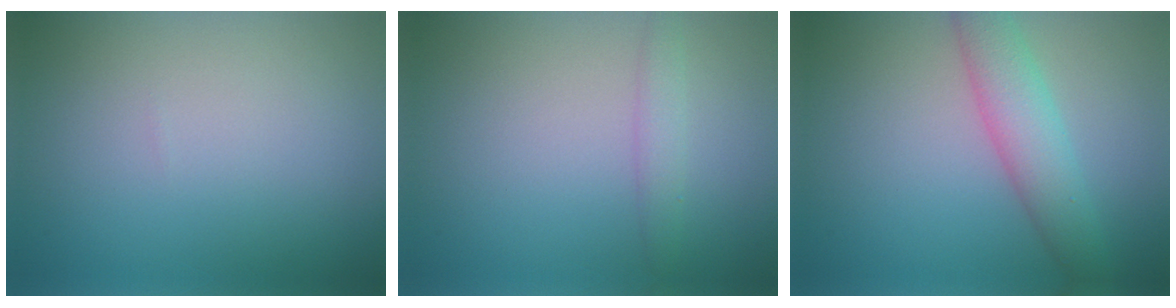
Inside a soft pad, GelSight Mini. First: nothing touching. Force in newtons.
{"total": 1.6, "press": 1.6, "slide": 0.0}
{"total": 4.3, "press": 4.3, "slide": 0.2}